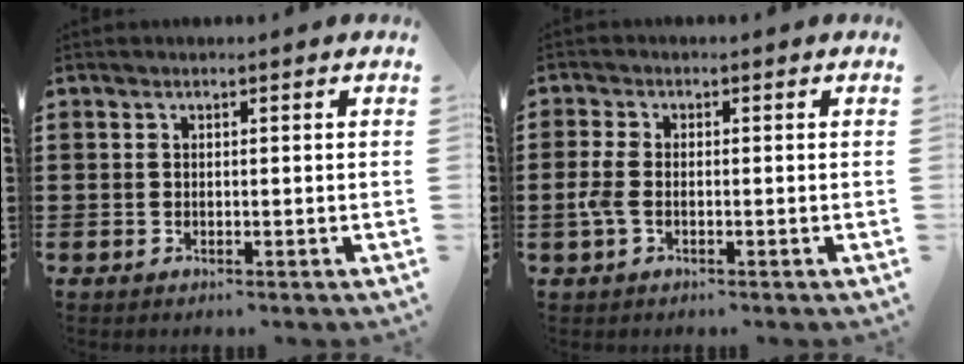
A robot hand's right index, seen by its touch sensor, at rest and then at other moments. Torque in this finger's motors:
{"motor_torque": [0.08, 0.03, 0.08, 0.05]}